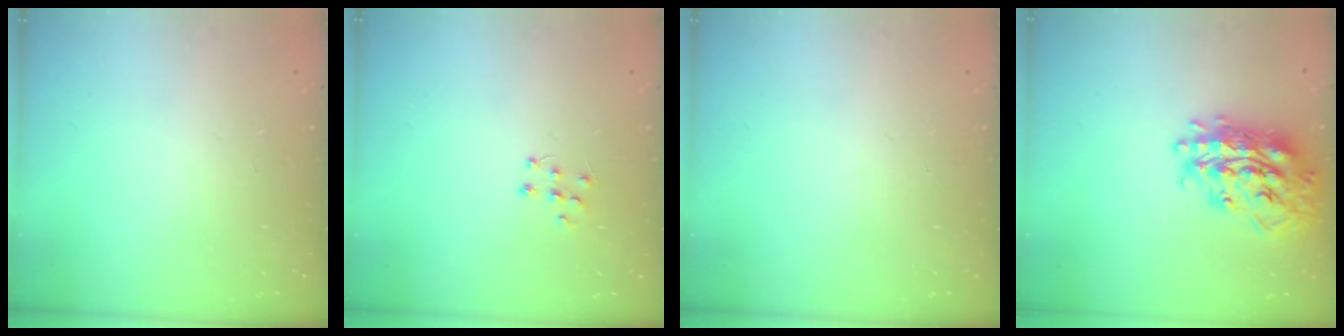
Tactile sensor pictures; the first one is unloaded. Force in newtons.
{"total": 6.2, "press": 6.2, "slide": 0.4}
{"total": 0.0}
{"total": 21.6, "press": 21.5, "slide": 1.8}